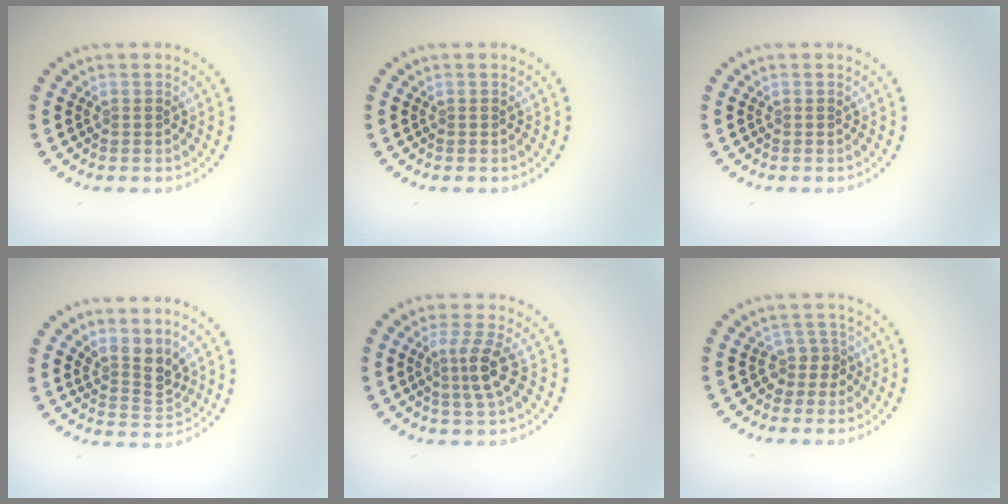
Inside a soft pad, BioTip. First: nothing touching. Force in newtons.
{"total": 0.0}
{"total": 0.0}
{"total": 2.8, "press": 2.0, "slide": 2.0}
{"total": 2.9, "press": 2.5, "slide": 1.4}
{"total": 2.1, "press": 1.7, "slide": 1.3}